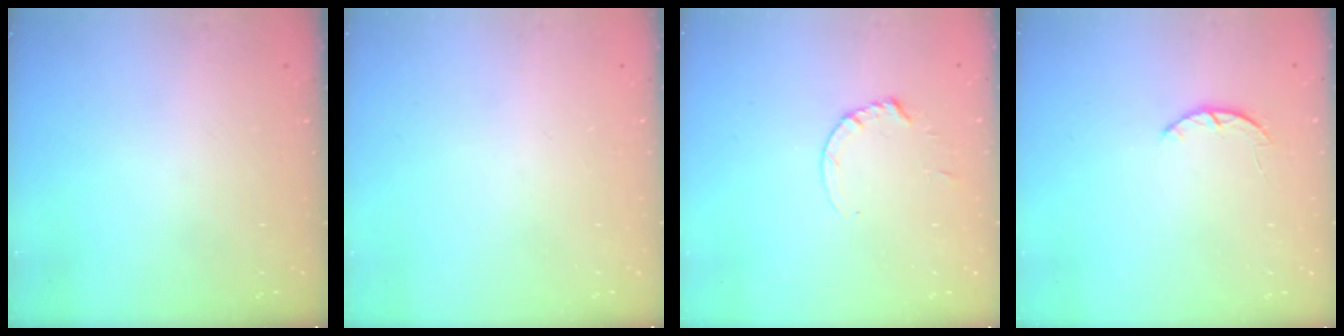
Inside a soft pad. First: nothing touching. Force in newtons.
{"total": 0.0}
{"total": 1.8, "press": 1.7, "slide": 0.2}
{"total": 2.5, "press": 2.5, "slide": 0.5}